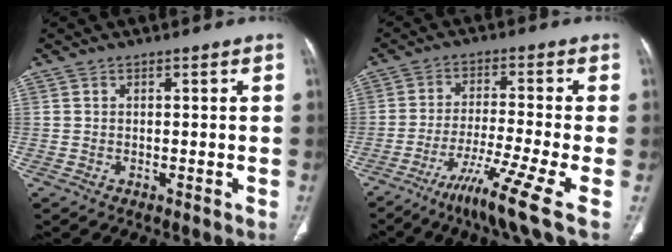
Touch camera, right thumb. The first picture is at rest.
{"total": 12.4, "force": [-6.2, 0.0, 10.8], "torque": [-0.210, 0.002, -0.108]}